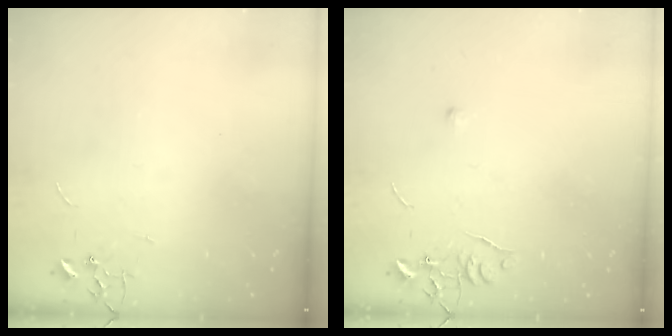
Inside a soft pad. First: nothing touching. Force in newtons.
{"total": 5.5, "press": 5.4, "slide": 0.8}